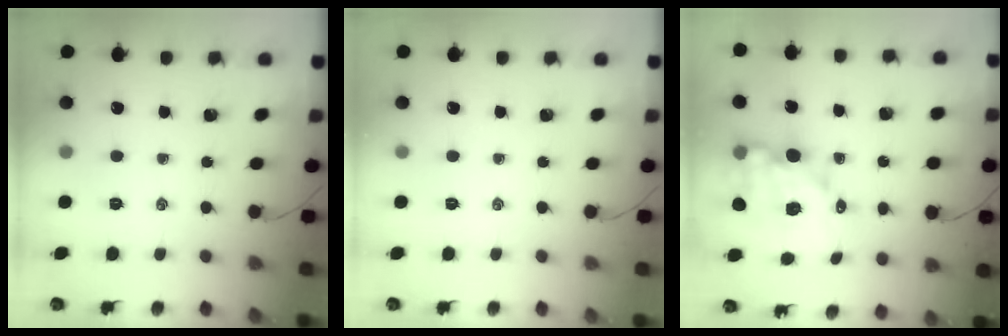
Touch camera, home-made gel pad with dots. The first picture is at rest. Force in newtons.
{"total": 0.0}
{"total": 12.2, "press": 11.8, "slide": 3.0}